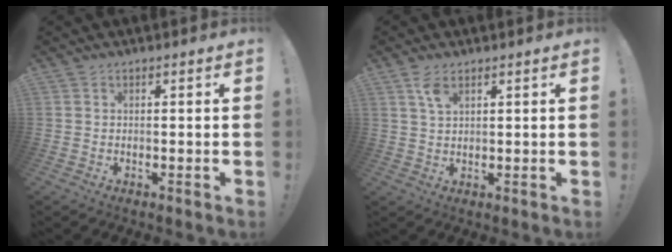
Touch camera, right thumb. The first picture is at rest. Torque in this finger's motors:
{"motor_torque": [0.02, 0.05, -0.05, 0.11, 0.00]}